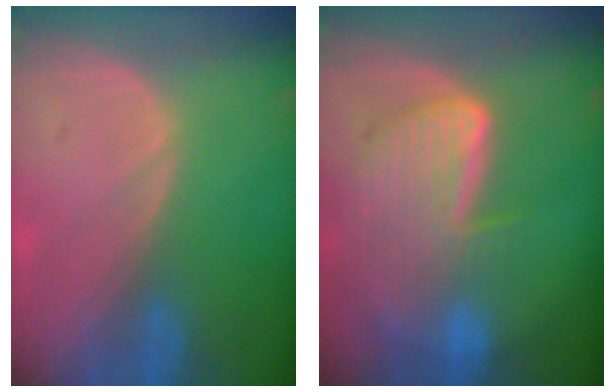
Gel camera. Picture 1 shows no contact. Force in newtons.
{"total": 9.1, "press": 8.0, "slide": 4.5}